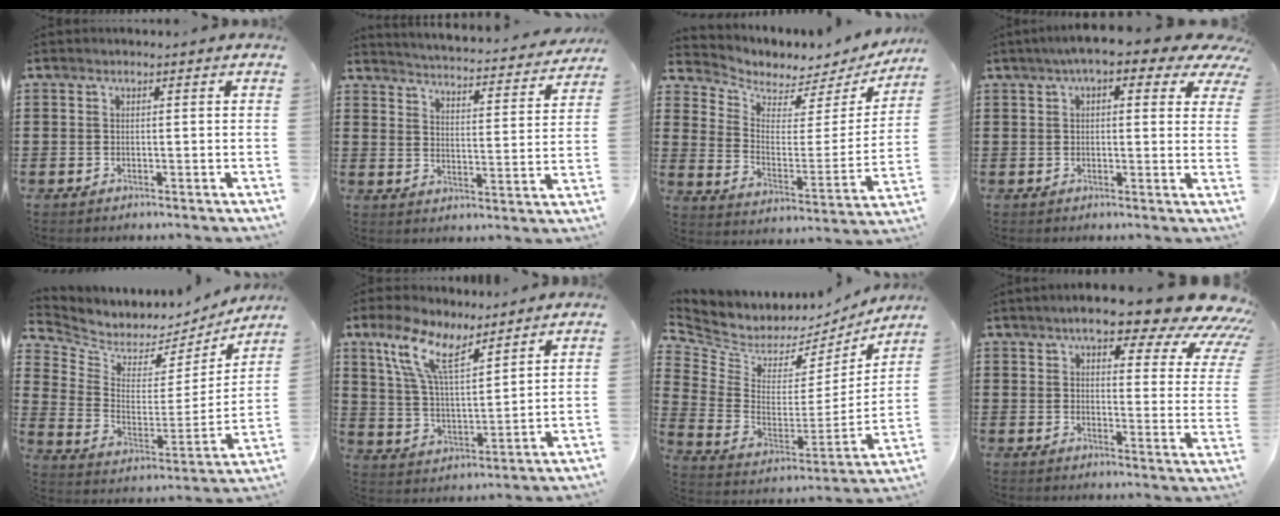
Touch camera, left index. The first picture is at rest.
{"total": 3.3, "force": [3.3, -0.4, 0.3], "torque": [-0.028, -0.035, 0.047]}
{"total": 4.2, "force": [3.7, 1.8, 0.3], "torque": [-0.038, -0.035, 0.060]}
{"total": 6.5, "force": [4.2, 1.7, 4.5], "torque": [-0.085, -0.007, 0.070]}
{"total": 4.4, "force": [4.1, 1.6, -0.3], "torque": [-0.029, -0.047, 0.068]}
{"total": 10.6, "force": [7.4, 3.3, 6.9], "torque": [-0.161, -0.018, 0.134]}
{"total": 5.0, "force": [4.3, 2.5, 0.4], "torque": [-0.046, -0.049, 0.072]}
{"total": 10.3, "force": [8.0, 2.2, 6.0], "torque": [-0.110, -0.041, 0.135]}